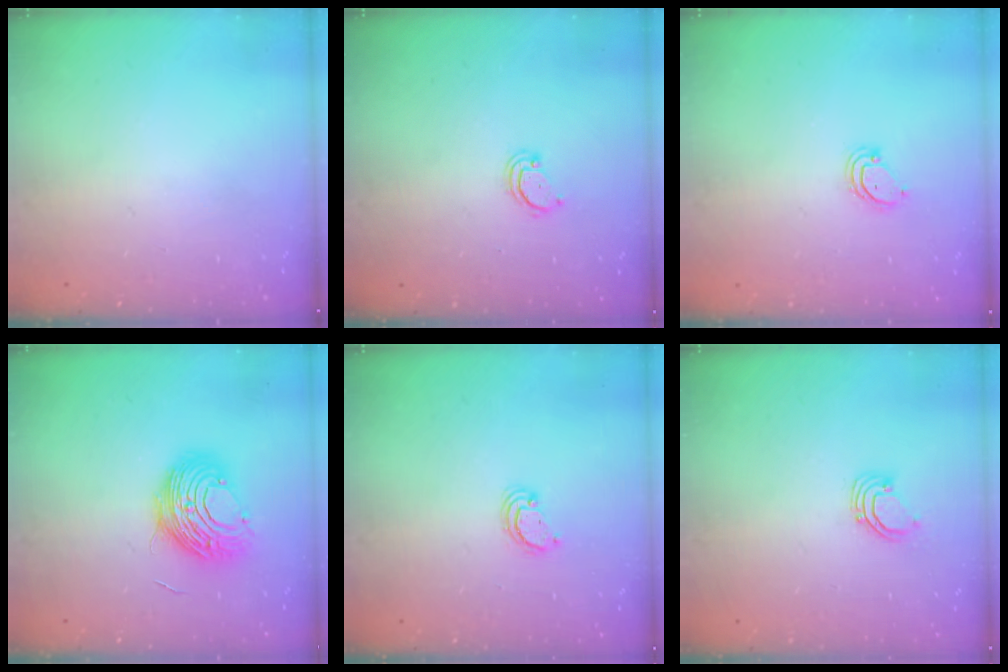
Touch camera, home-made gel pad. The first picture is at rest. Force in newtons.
{"total": 2.9, "press": 2.9, "slide": 0.2}
{"total": 3.3, "press": 3.3, "slide": 0.4}
{"total": 11.0, "press": 11.0, "slide": 0.6}
{"total": 2.3, "press": 2.3, "slide": 0.2}
{"total": 2.7, "press": 2.7, "slide": 0.2}